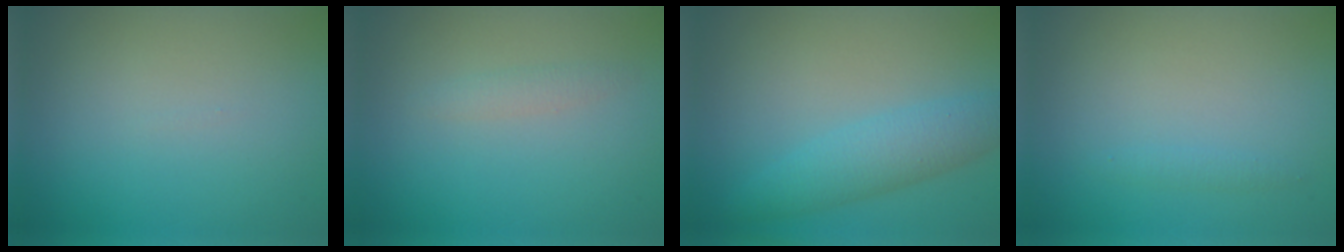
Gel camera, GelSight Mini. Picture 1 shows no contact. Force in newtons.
{"total": 1.0, "press": 1.0, "slide": 0.0}
{"total": 3.7, "press": 3.7, "slide": 0.1}
{"total": 0.7, "press": 0.7, "slide": 0.0}